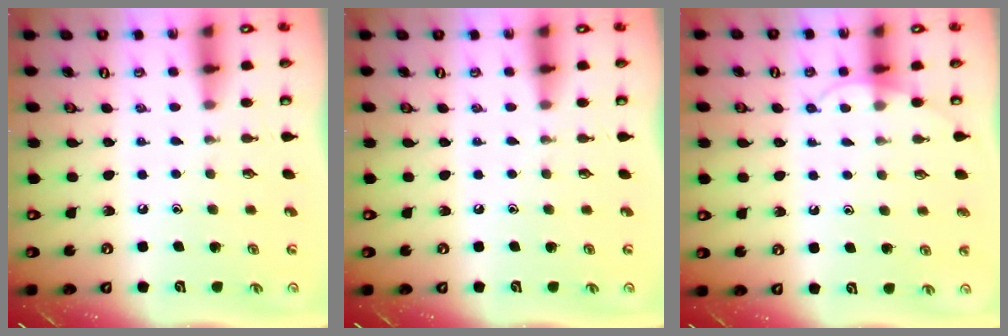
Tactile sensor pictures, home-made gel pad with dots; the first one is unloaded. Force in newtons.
{"total": 0.0}
{"total": 3.9, "press": 3.9, "slide": 0.3}